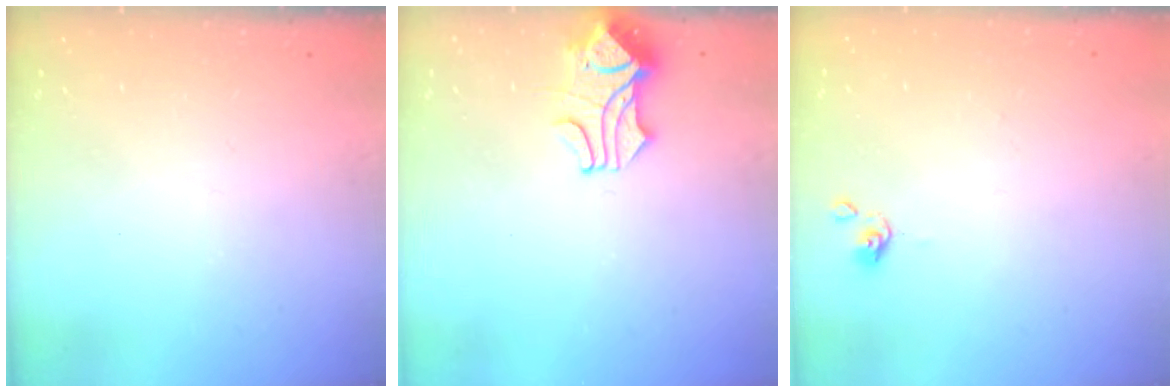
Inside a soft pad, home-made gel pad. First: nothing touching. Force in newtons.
{"total": 1.6, "press": 1.2, "slide": 1.0}
{"total": 0.0}